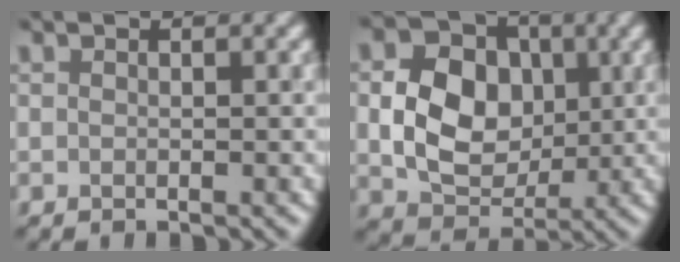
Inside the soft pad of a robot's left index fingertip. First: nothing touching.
{"total": 6.5, "force": [0.2, 5.2, 3.8], "torque": [-0.069, 0.000, 0.006]}